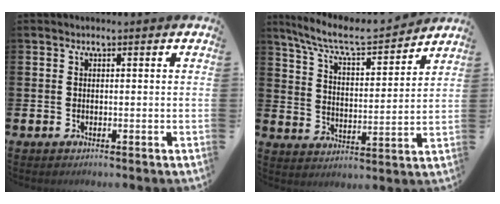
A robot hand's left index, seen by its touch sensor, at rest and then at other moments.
{"total": 8.4, "force": [7.6, 1.6, 3.2], "torque": [-0.097, -0.048, 0.131]}